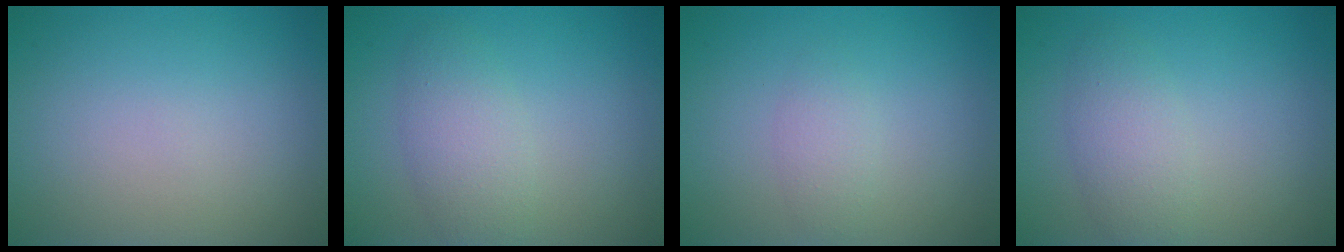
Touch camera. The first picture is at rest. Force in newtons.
{"total": 3.2, "press": 3.2, "slide": 0.1}
{"total": 1.5, "press": 1.5, "slide": 0.0}
{"total": 2.8, "press": 2.8, "slide": 0.1}